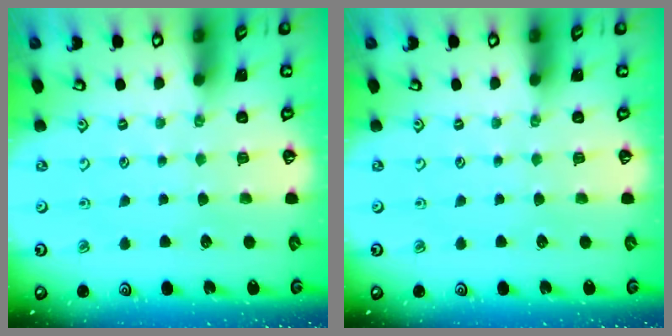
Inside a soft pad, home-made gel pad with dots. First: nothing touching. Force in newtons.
{"total": 0.0}